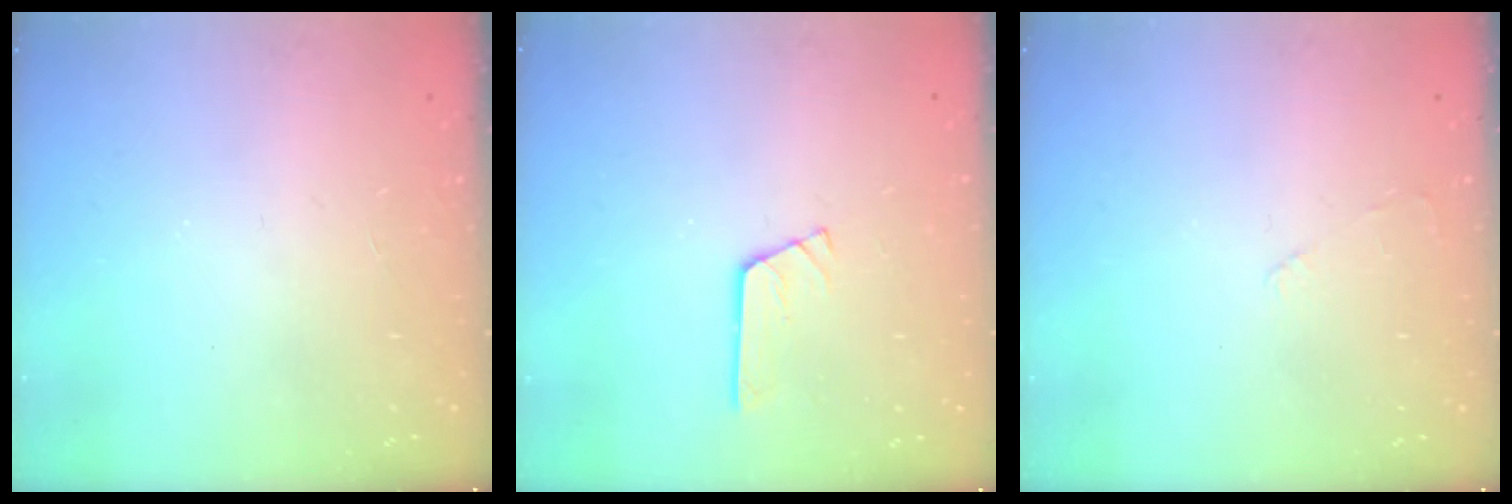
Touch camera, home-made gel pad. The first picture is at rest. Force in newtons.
{"total": 3.0, "press": 3.0, "slide": 0.4}
{"total": 2.4, "press": 2.4, "slide": 0.4}